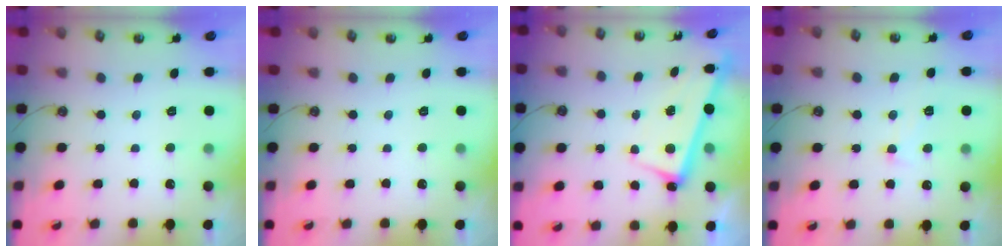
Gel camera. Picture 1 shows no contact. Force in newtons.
{"total": 0.0}
{"total": 2.8, "press": 2.8, "slide": 0.4}
{"total": 2.6, "press": 2.5, "slide": 0.6}